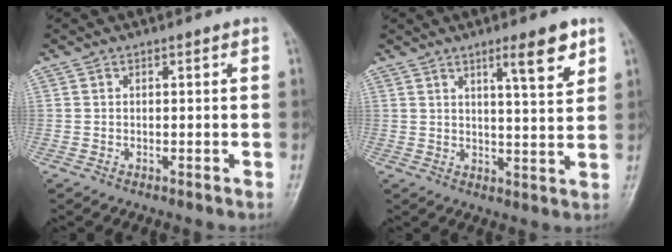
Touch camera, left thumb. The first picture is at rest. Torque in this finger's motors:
{"motor_torque": [0.15, 0.21, -0.21, -0.17, 0.13]}